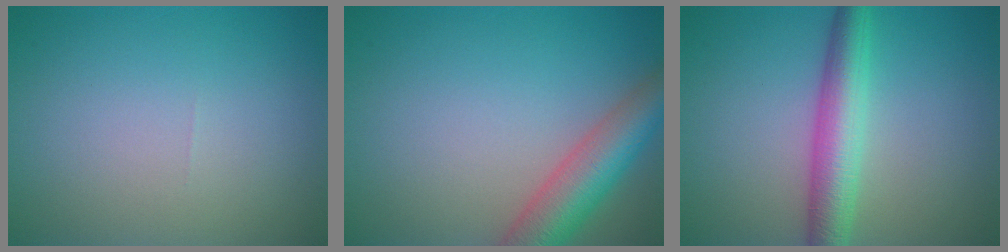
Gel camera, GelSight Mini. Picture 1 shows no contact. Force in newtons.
{"total": 6.0, "press": 6.0, "slide": 0.4}
{"total": 5.0, "press": 5.0, "slide": 0.1}